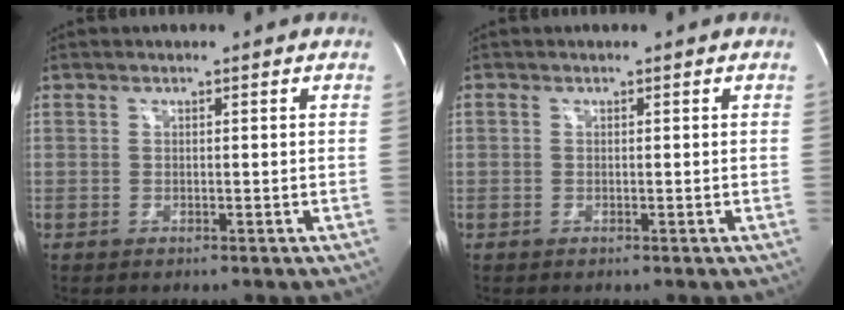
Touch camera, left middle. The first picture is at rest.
{"total": 0.0}